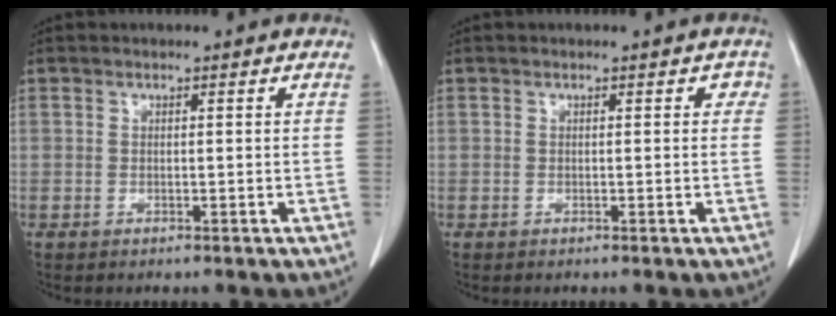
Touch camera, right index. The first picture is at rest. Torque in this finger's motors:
{"motor_torque": [0.04, -0.03, 0.02, 0.00]}